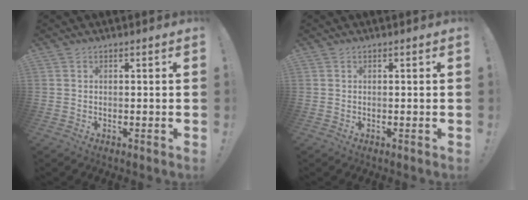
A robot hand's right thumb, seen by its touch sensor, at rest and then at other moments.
{"total": 0.0}